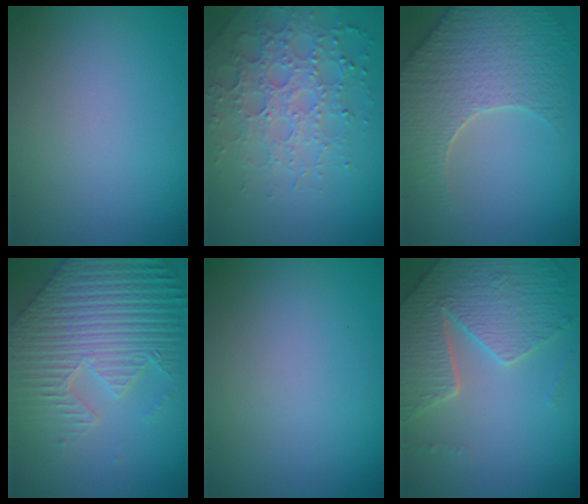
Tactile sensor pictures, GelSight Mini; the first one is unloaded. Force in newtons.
{"total": 4.3, "press": 4.2, "slide": 0.9}
{"total": 6.5, "press": 5.3, "slide": 3.7}
{"total": 9.5, "press": 6.5, "slide": 6.8}
{"total": 0.0}
{"total": 6.1, "press": 5.0, "slide": 3.4}